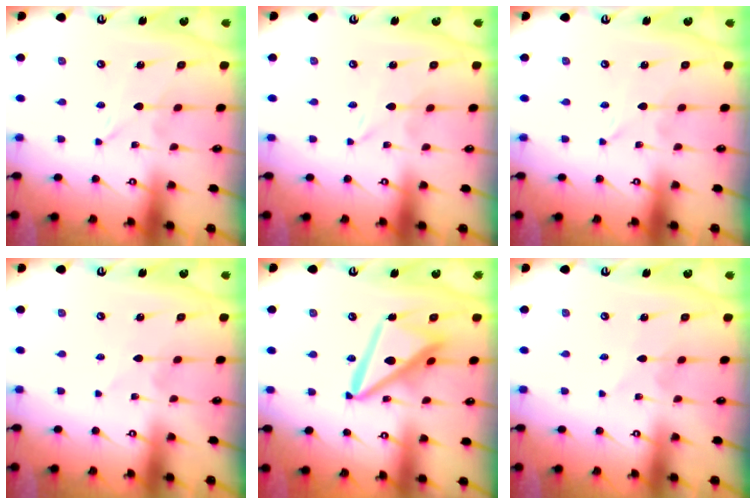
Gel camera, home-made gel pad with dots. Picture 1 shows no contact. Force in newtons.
{"total": 0.0}
{"total": 0.0}
{"total": 0.0}
{"total": 15.1, "press": 15.0, "slide": 1.7}
{"total": 1.6, "press": 1.6, "slide": 0.1}